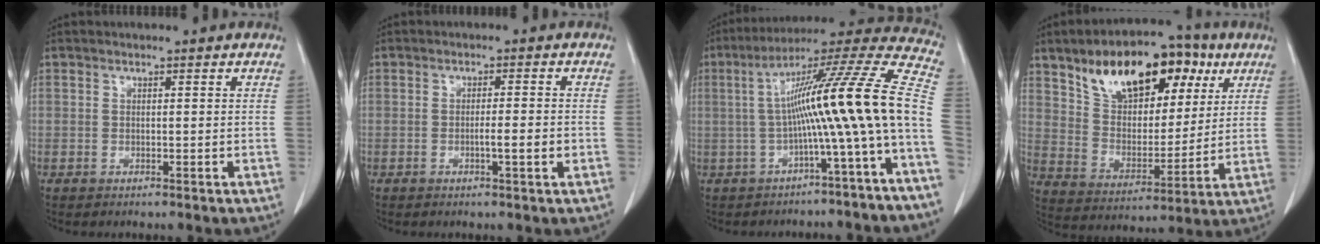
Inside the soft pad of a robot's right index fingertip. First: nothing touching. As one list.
[{"total": 3.5, "force": [-0.9, 0.6, 3.4], "torque": [-0.059, 0.000, -0.010]}, {"total": 19.1, "force": [-2.6, -1.0, 18.9], "torque": [-0.281, 0.043, -0.047]}, {"total": 20.5, "force": [10.5, 10.9, 13.8], "torque": [-0.237, 0.048, 0.182]}]